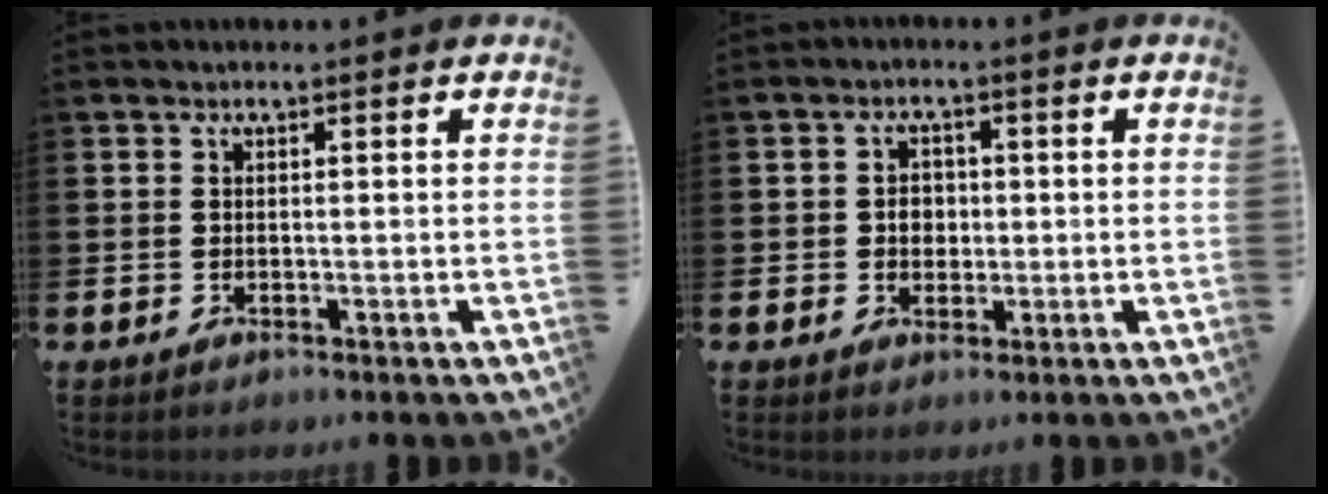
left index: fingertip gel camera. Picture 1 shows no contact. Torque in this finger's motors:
{"motor_torque": [0.09, 0.02, -0.01, 0.04]}